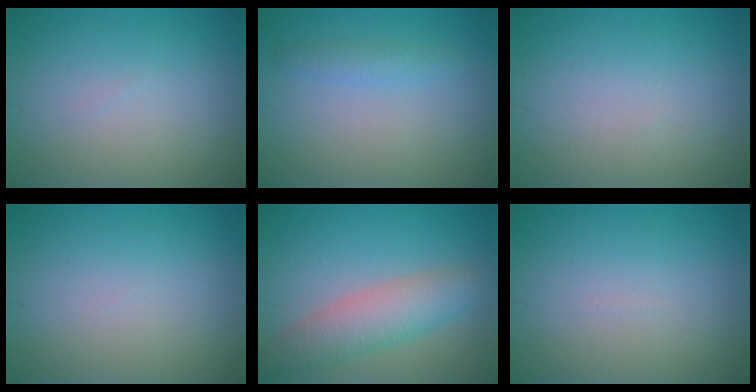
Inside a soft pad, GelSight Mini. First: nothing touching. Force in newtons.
{"total": 1.5, "press": 1.5, "slide": 0.1}
{"total": 0.0}
{"total": 0.0}
{"total": 4.7, "press": 4.6, "slide": 0.3}
{"total": 0.0}